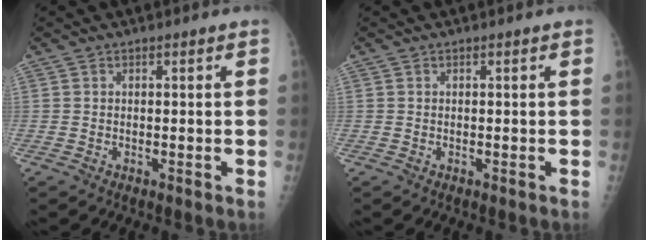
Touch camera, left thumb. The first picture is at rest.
{"total": 0.0}